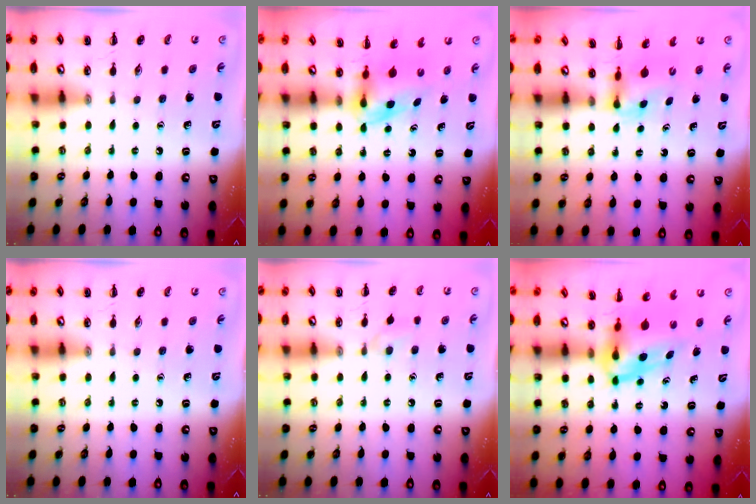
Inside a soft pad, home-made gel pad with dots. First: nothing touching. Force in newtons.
{"total": 4.7, "press": 4.7, "slide": 0.2}
{"total": 2.9, "press": 2.6, "slide": 1.2}
{"total": 0.0}
{"total": 5.4, "press": 5.2, "slide": 1.6}
{"total": 5.9, "press": 5.8, "slide": 1.1}